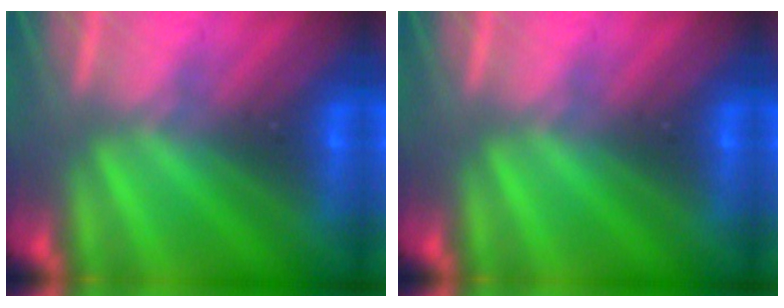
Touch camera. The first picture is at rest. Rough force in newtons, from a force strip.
{"total": 0.0}